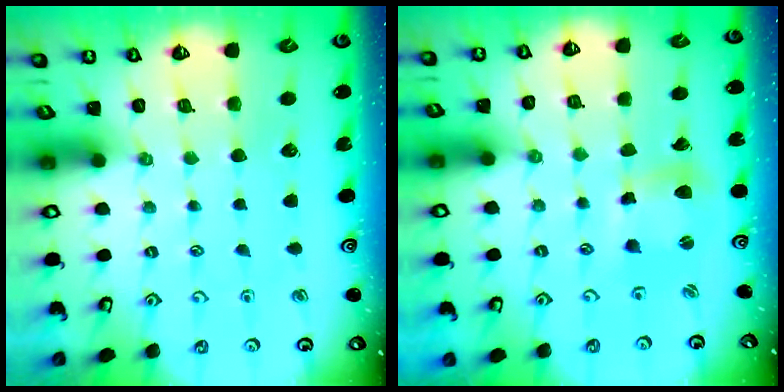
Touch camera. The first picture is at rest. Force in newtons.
{"total": 5.9, "press": 5.8, "slide": 0.7}